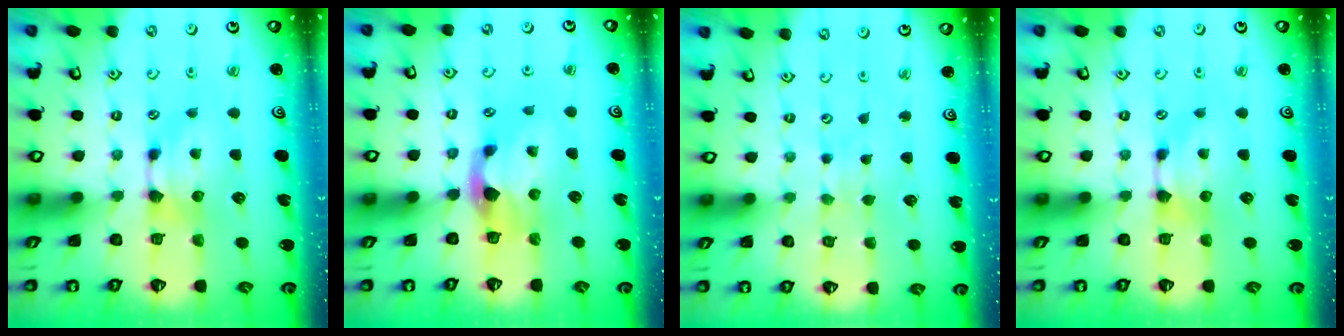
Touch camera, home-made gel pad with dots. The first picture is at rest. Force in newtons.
{"total": 2.9, "press": 2.6, "slide": 1.3}
{"total": 2.9, "press": 2.9, "slide": 0.0}
{"total": 0.0}